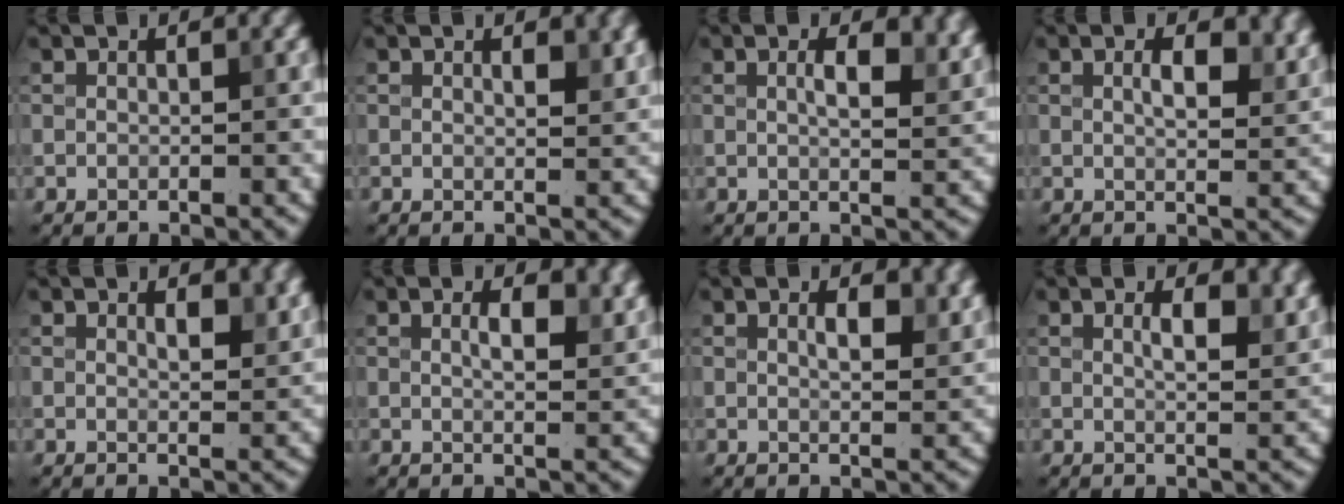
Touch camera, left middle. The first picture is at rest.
{"total": 1.4, "force": [0.9, 0.4, 1.1], "torque": [-0.012, -0.003, 0.015]}
{"total": 4.1, "force": [1.7, 1.7, 3.4], "torque": [-0.047, 0.004, 0.022]}
{"total": 3.6, "force": [1.6, 1.6, 2.9], "torque": [-0.050, -0.002, 0.027]}
{"total": 2.2, "force": [1.3, 0.8, 1.6], "torque": [-0.021, -0.006, 0.023]}
{"total": 3.7, "force": [1.7, 1.5, 3.0], "torque": [-0.044, 0.000, 0.026]}
{"total": 3.1, "force": [1.5, 1.2, 2.4], "torque": [-0.033, 0.000, 0.025]}
{"total": 3.8, "force": [1.8, 1.5, 3.0], "torque": [-0.041, 0.001, 0.028]}